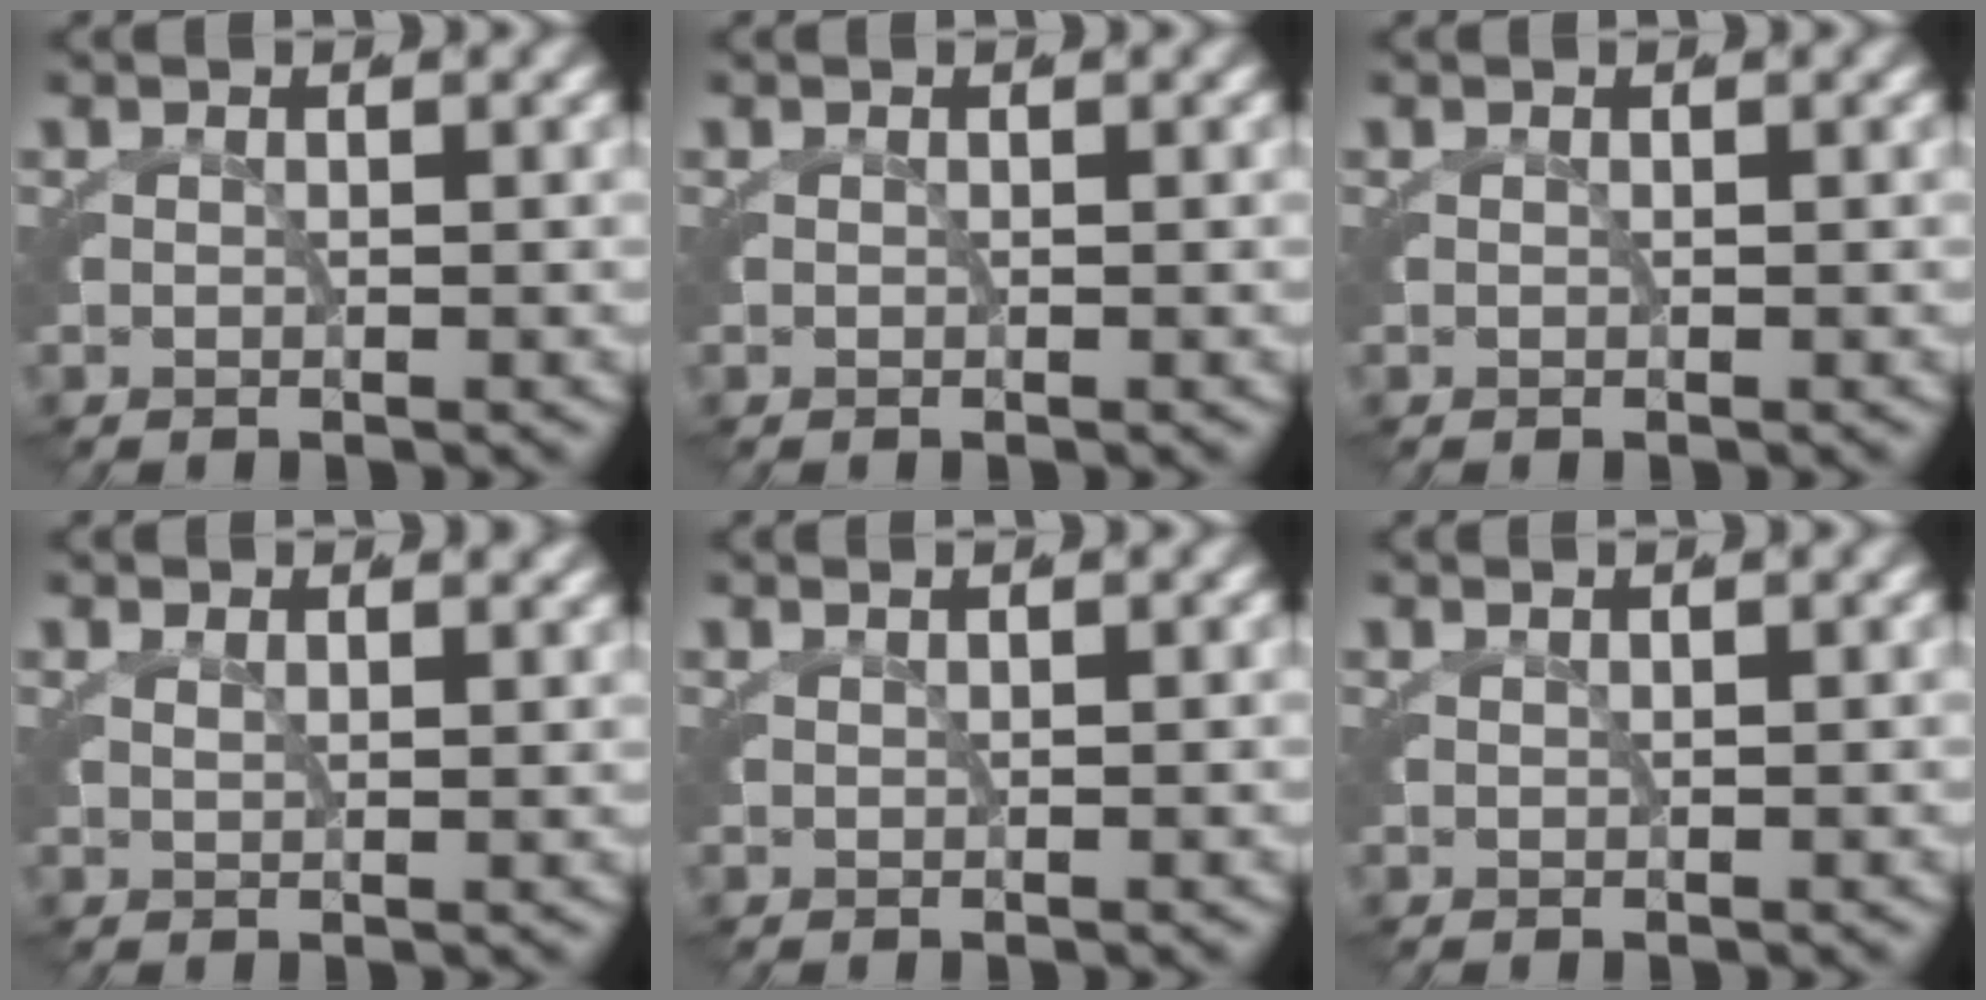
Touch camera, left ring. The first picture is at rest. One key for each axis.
{"total": 0.0}
{"total": 0.0}
{"total": 1.6, "fx": 1.5, "fy": -0.6, "fz": 0.3, "tx": 0.004, "ty": 0.002, "tz": 0.025}
{"total": 1.2, "fx": 0.9, "fy": -0.5, "fz": 0.6, "tx": 0.003, "ty": 0.012, "tz": 0.013}
{"total": 1.1, "fx": 0.8, "fy": -0.6, "fz": 0.5, "tx": 0.003, "ty": 0.012, "tz": 0.012}